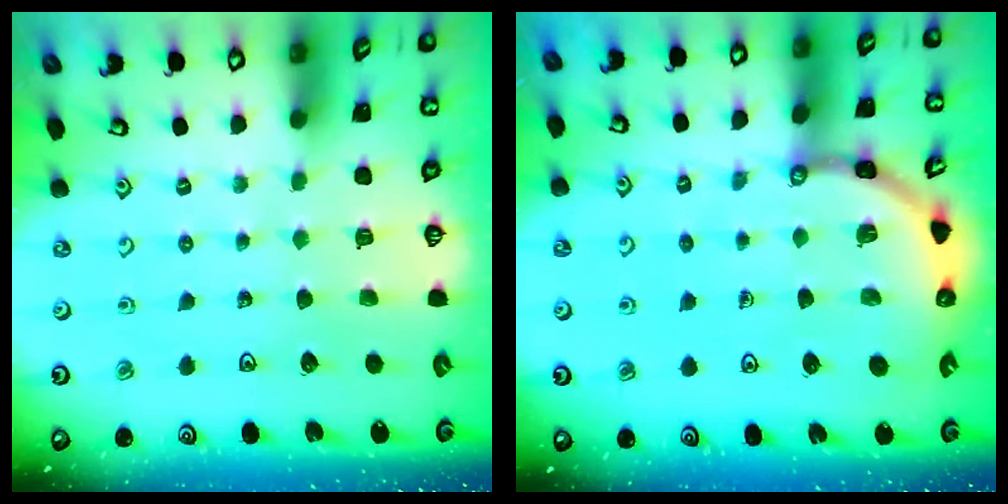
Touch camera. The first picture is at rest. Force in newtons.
{"total": 8.1, "press": 8.1, "slide": 1.0}